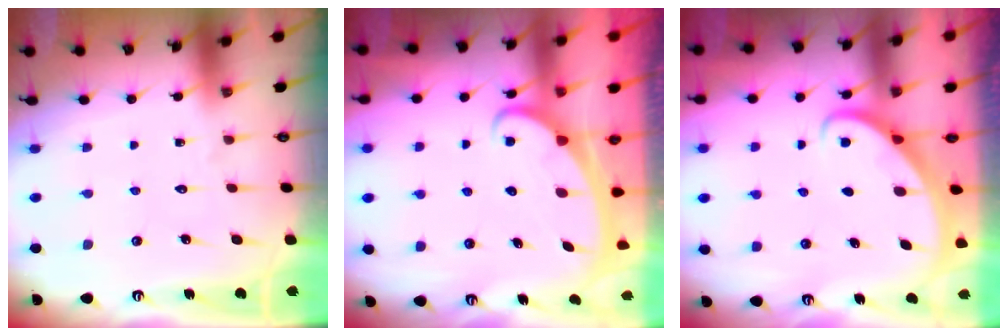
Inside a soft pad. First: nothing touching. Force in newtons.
{"total": 2.2, "press": 2.2, "slide": 0.2}
{"total": 2.8, "press": 2.8, "slide": 0.2}